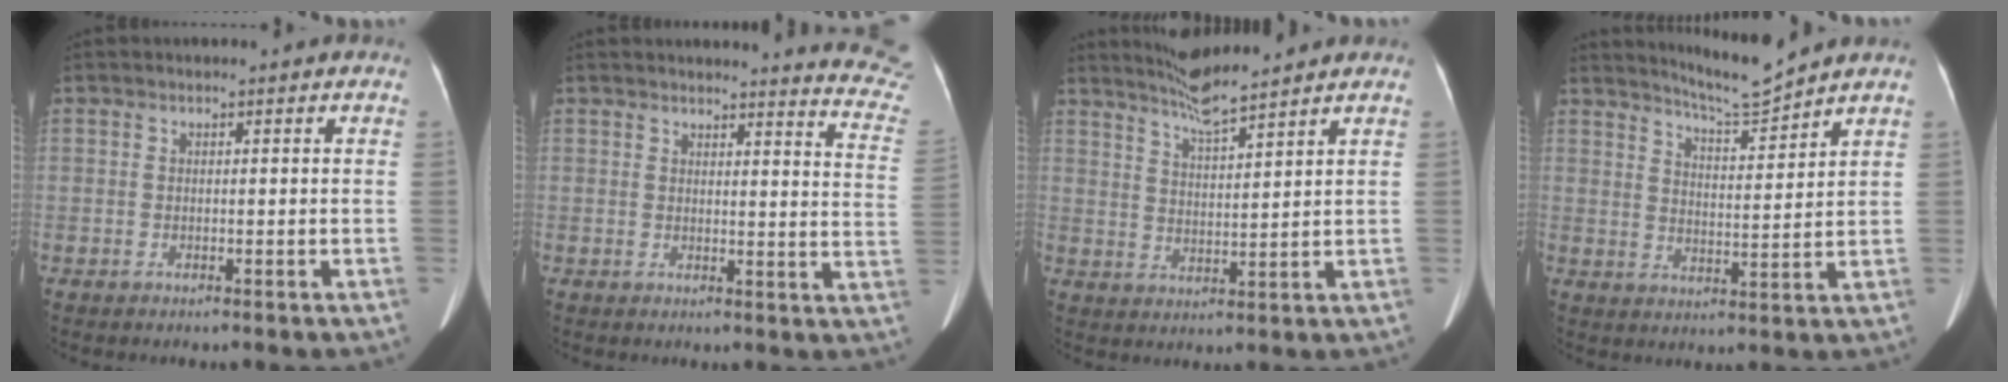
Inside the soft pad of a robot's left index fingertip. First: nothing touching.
{"total": 13.0, "force": [12.9, -0.7, 1.2], "torque": [0.011, -0.132, 0.106]}
{"total": 6.6, "force": [6.1, -0.6, 2.5], "torque": [-0.057, 0.002, 0.116]}
{"total": 6.5, "force": [6.2, -1.2, 1.3], "torque": [-0.033, -0.020, 0.113]}